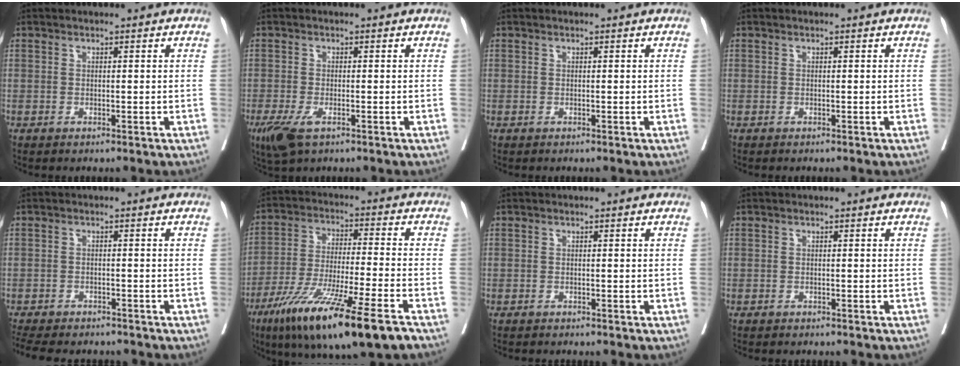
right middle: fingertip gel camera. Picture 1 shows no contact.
{"total": 4.5, "force": [-2.4, 1.5, 3.4], "torque": [-0.071, -0.011, -0.039]}
{"total": 0.0}
{"total": 0.0}
{"total": 12.7, "force": [-11.0, 3.9, 4.9], "torque": [-0.107, -0.009, -0.147]}
{"total": 20.1, "force": [-13.4, 1.2, 15.0], "torque": [-0.228, -0.052, -0.221]}
{"total": 2.6, "force": [-2.3, 0.5, 0.9], "torque": [-0.015, -0.004, -0.029]}
{"total": 3.5, "force": [-3.1, 0.9, 1.4], "torque": [-0.019, -0.005, -0.037]}